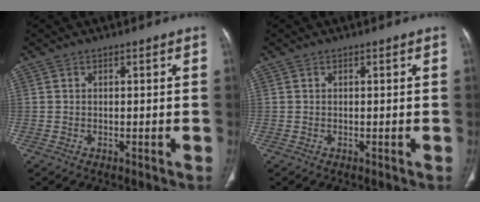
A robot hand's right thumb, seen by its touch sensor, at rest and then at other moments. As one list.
[{"total": 0.0}]